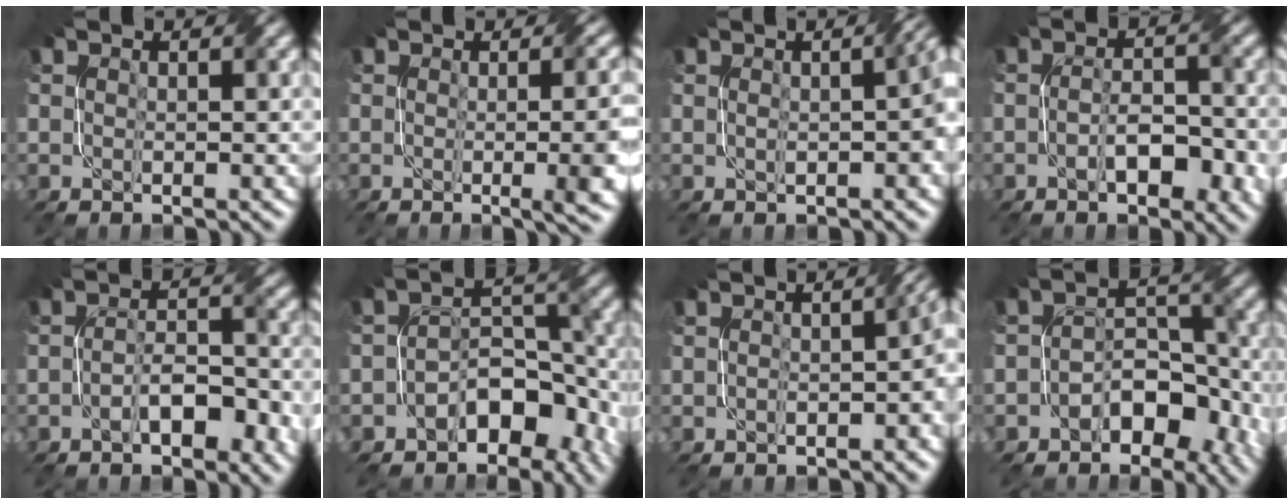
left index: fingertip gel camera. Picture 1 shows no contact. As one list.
[{"total": 8.2, "force": [-0.7, 3.2, 7.5], "torque": [-0.044, 0.005, -0.009]}, {"total": 3.5, "force": [0.0, 0.8, 3.4], "torque": [-0.047, 0.009, 0.001]}, {"total": 4.5, "force": [-1.7, 1.8, 3.7], "torque": [-0.065, 0.003, -0.027]}, {"total": 4.5, "force": [-2.1, 1.7, 3.5], "torque": [-0.057, 0.008, -0.035]}, {"total": 6.6, "force": [-3.4, 3.9, 4.1], "torque": [-0.042, 0.003, -0.058]}, {"total": 3.1, "force": [-0.9, 0.9, 2.8], "torque": [-0.039, 0.007, -0.016]}, {"total": 5.8, "force": [-2.7, 3.6, 3.6], "torque": [-0.039, -0.001, -0.047]}]